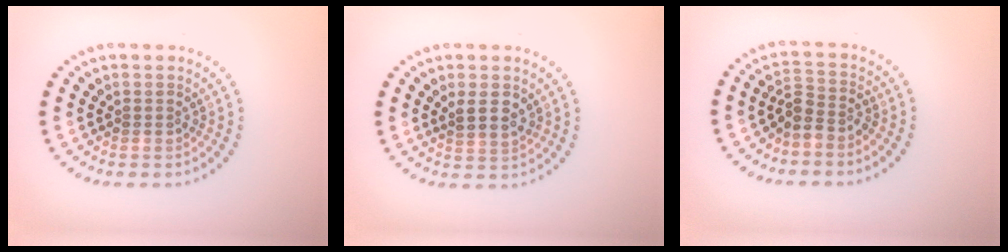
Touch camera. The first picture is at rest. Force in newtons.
{"total": 2.4, "press": 2.2, "slide": 0.8}
{"total": 2.2, "press": 1.7, "slide": 1.3}